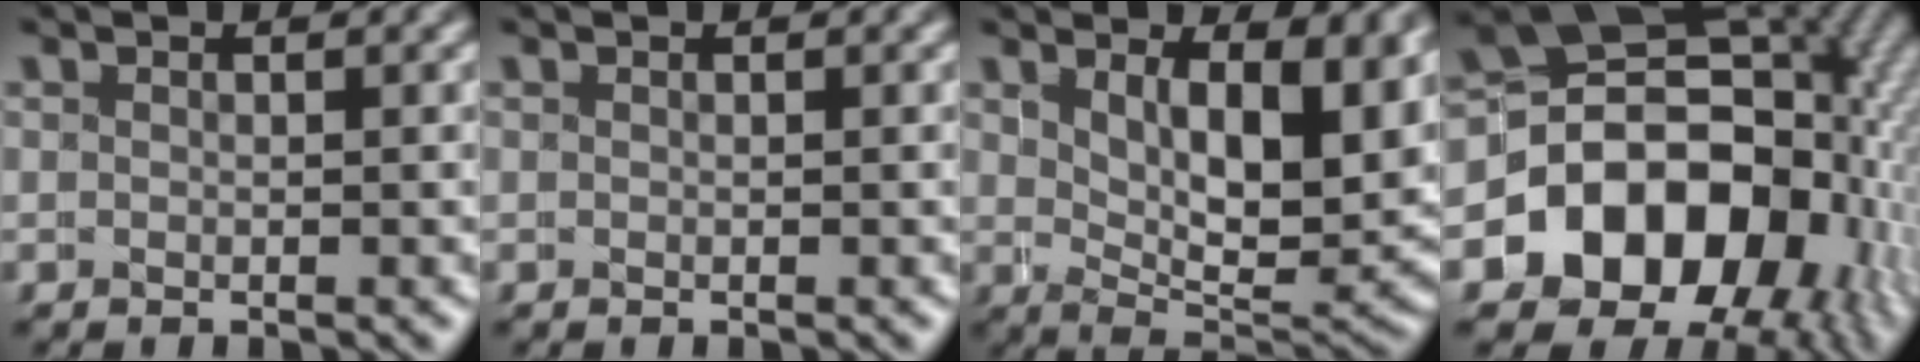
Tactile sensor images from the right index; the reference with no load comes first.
{"total": 0.0}
{"total": 9.2, "force": [2.5, 3.1, 8.3], "torque": [-0.100, -0.009, 0.041]}
{"total": 24.3, "force": [-2.3, 19.1, 14.9], "torque": [-0.286, -0.060, -0.035]}